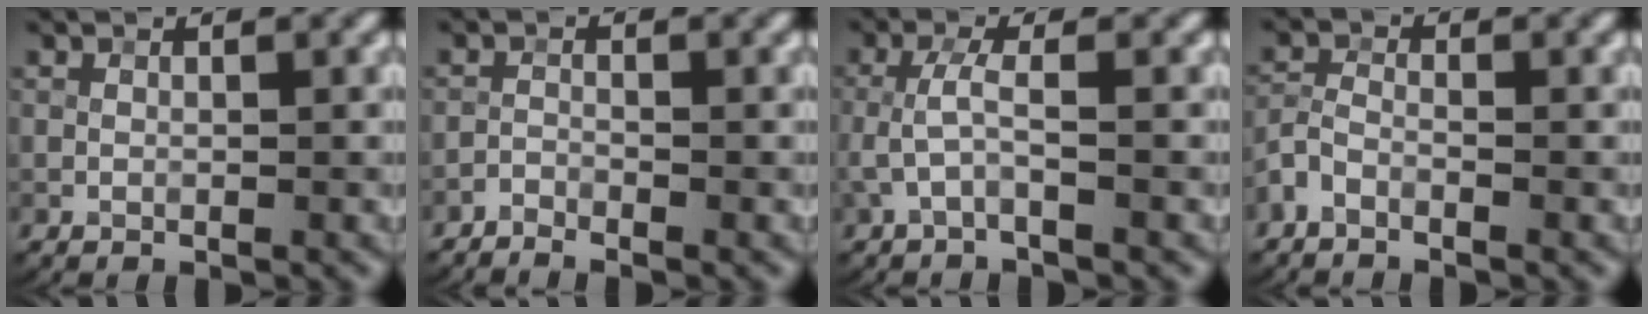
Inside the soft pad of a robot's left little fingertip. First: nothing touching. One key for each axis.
{"total": 1.4, "fx": -1.3, "fy": 0.1, "fz": 0.4, "tx": -0.014, "ty": 0.002, "tz": -0.031}
{"total": 2.0, "fx": -0.5, "fy": 0.2, "fz": 1.9, "tx": -0.045, "ty": 0.008, "tz": -0.012}
{"total": 1.9, "fx": -1.4, "fy": 0.8, "fz": 1.0, "tx": -0.024, "ty": 0.004, "tz": -0.036}